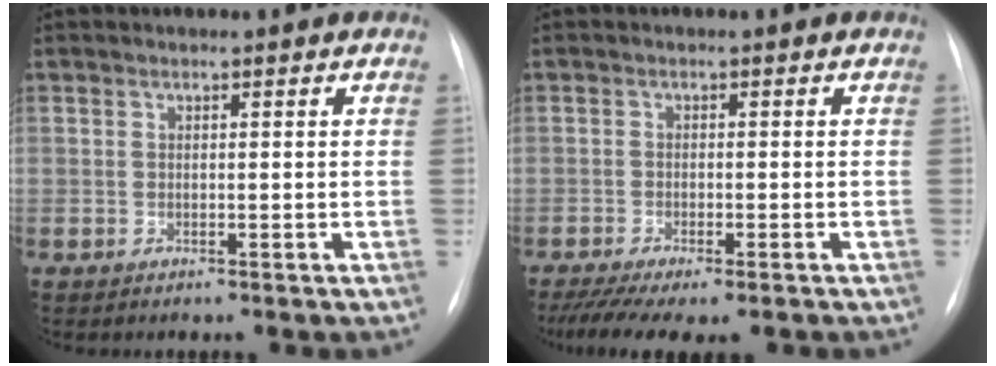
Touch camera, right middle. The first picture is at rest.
{"total": 10.0, "force": [-7.7, 2.2, 6.0], "torque": [-0.104, -0.012, -0.116]}